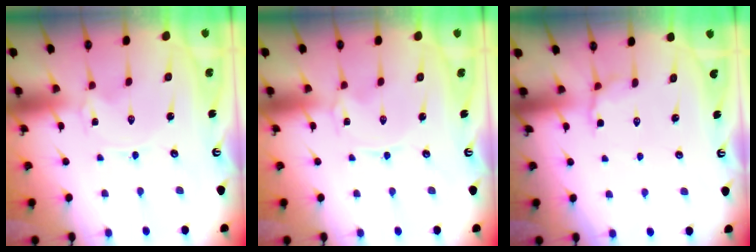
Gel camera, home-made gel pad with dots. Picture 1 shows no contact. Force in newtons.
{"total": 0.0}
{"total": 6.2, "press": 5.9, "slide": 2.1}